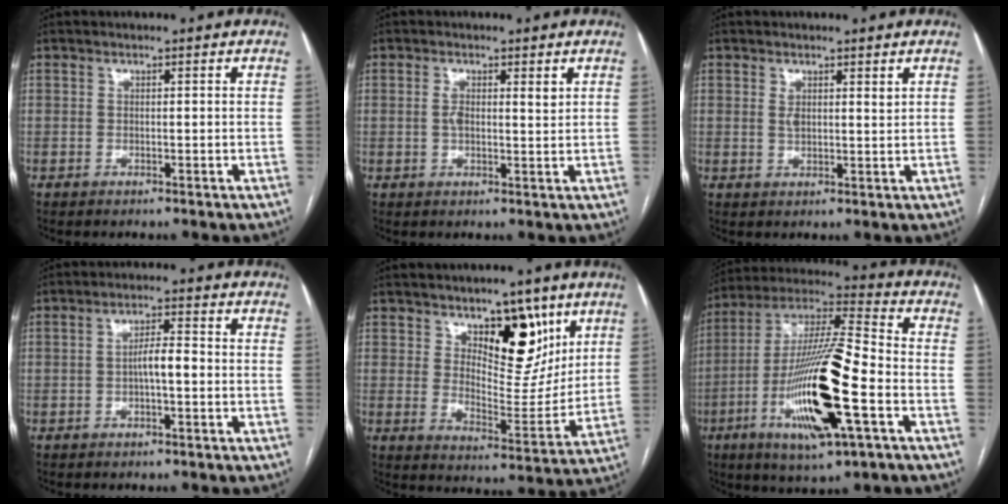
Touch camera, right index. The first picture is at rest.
{"total": 3.1, "force": [1.1, 1.1, 2.7], "torque": [-0.051, 0.006, 0.020]}
{"total": 2.2, "force": [1.2, 0.8, 1.7], "torque": [-0.034, 0.001, 0.025]}
{"total": 3.7, "force": [-0.6, 0.7, 3.6], "torque": [-0.062, 0.009, -0.009]}
{"total": 11.1, "force": [6.1, 5.1, 7.8], "torque": [-0.108, -0.008, 0.106]}
{"total": 21.4, "force": [-6.8, 2.5, 20.1], "torque": [-0.401, -0.022, -0.119]}